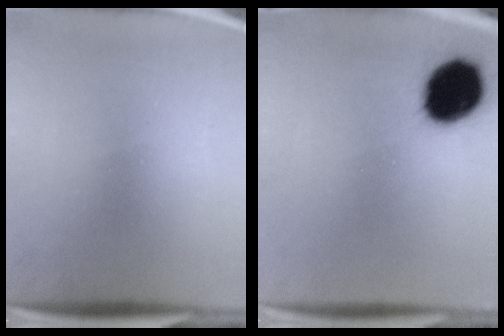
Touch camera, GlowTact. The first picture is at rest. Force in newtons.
{"total": 15.6}